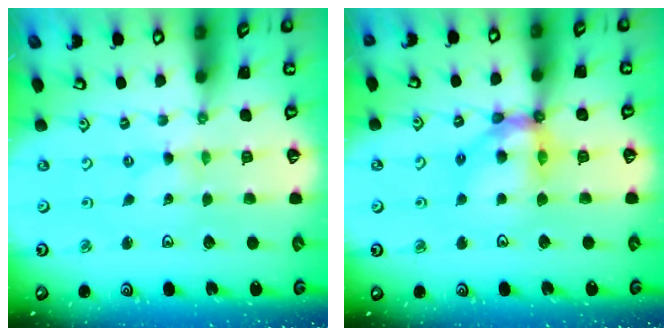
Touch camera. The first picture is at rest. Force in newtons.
{"total": 11.4, "press": 11.4, "slide": 1.4}